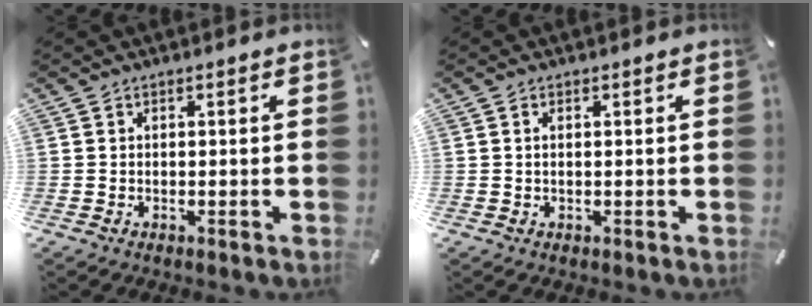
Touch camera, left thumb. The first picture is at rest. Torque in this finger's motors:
{"motor_torque": [-0.45, -0.39, 0.00, 0.09, -0.01]}